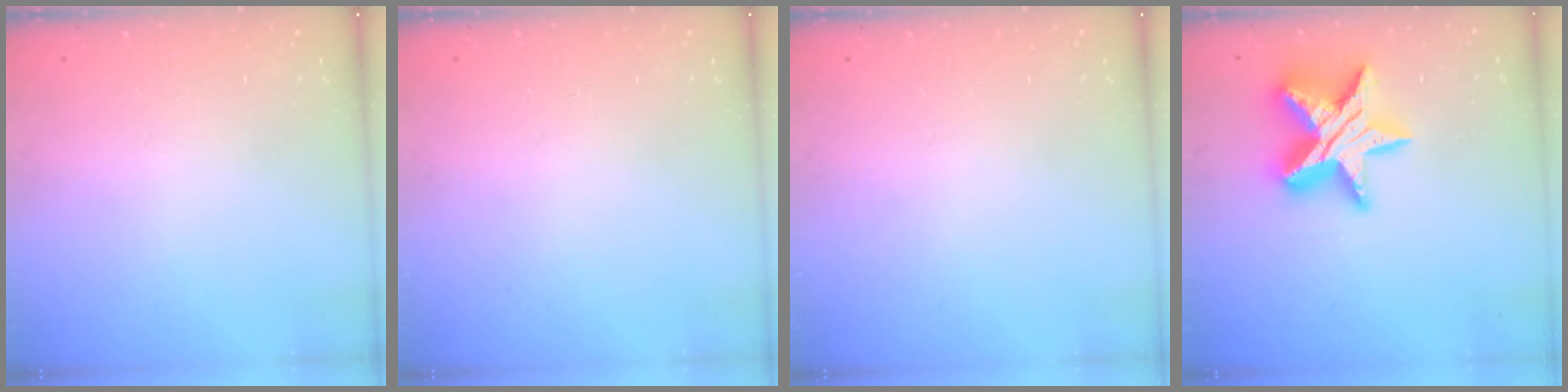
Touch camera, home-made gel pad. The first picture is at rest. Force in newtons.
{"total": 0.0}
{"total": 0.0}
{"total": 18.5, "press": 18.4, "slide": 1.4}